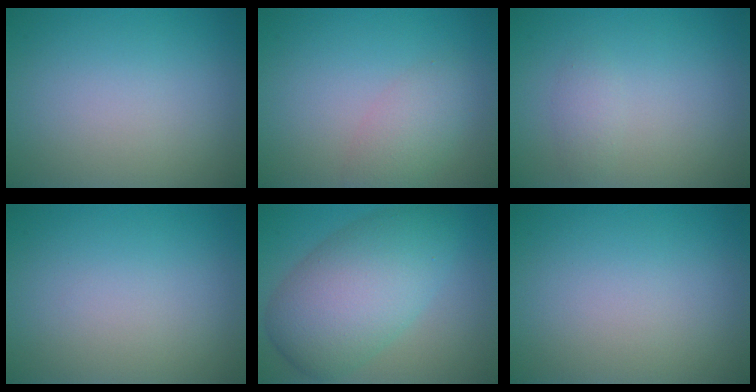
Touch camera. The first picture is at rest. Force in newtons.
{"total": 2.6, "press": 2.6, "slide": 0.1}
{"total": 1.1, "press": 1.1, "slide": 0.0}
{"total": 0.0}
{"total": 8.6, "press": 8.6, "slide": 0.2}
{"total": 0.0}